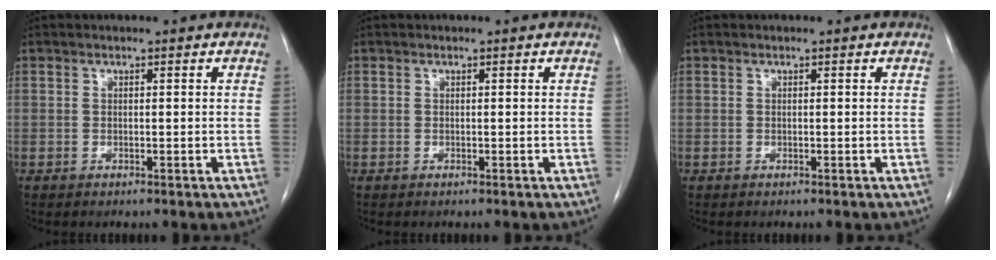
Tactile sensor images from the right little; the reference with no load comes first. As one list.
[{"total": 0.0}, {"total": 0.0}]